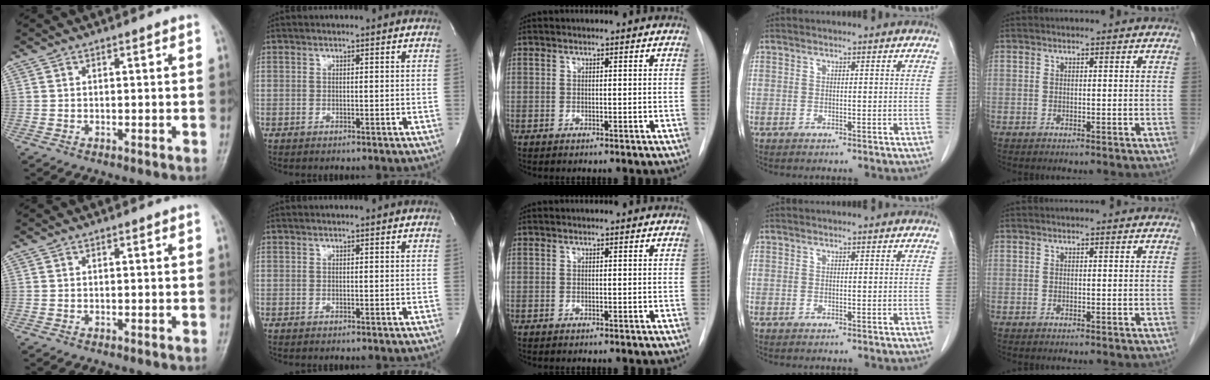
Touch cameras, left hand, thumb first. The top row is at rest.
{}